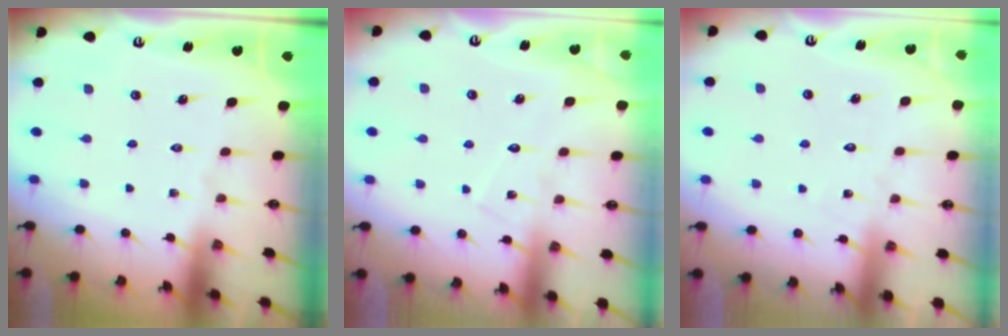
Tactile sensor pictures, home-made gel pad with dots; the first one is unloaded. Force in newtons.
{"total": 6.5, "press": 6.5, "slide": 0.4}
{"total": 4.8, "press": 4.8, "slide": 0.4}